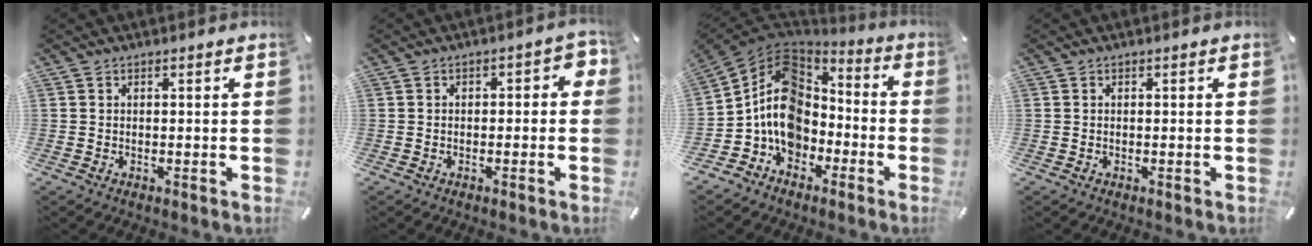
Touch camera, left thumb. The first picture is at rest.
{"total": 2.8, "force": [-1.0, 1.7, 2.0], "torque": [-0.028, 0.010, -0.022]}
{"total": 13.5, "force": [-2.0, 11.5, 6.9], "torque": [-0.162, 0.012, -0.040]}
{"total": 0.0}